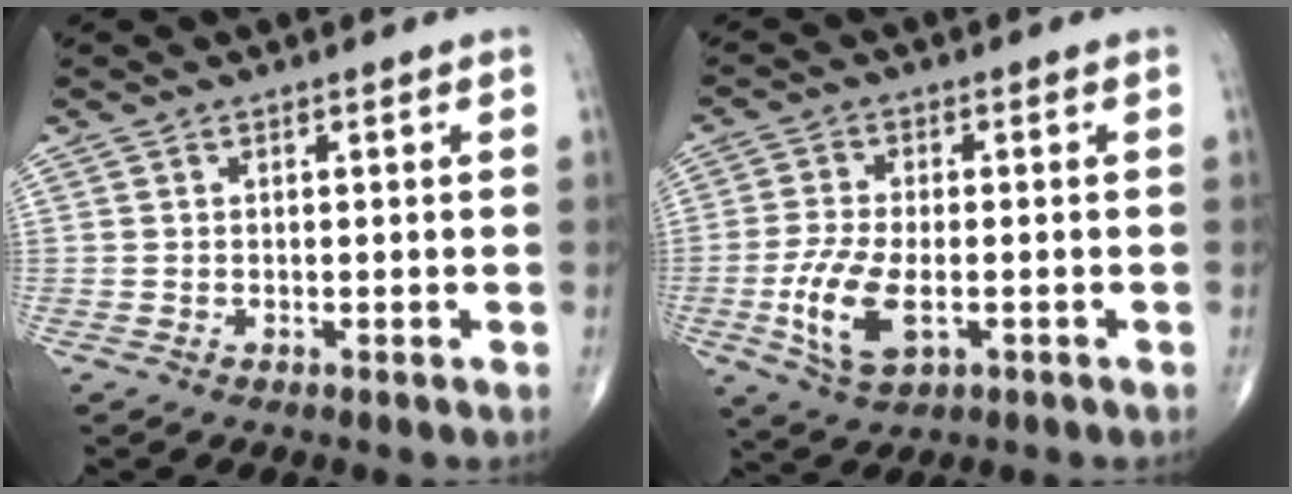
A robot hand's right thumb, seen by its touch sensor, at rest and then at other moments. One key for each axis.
{"total": 9.7, "fx": -2.6, "fy": 4.7, "fz": 8.1, "tx": -0.172, "ty": -0.002, "tz": -0.043}